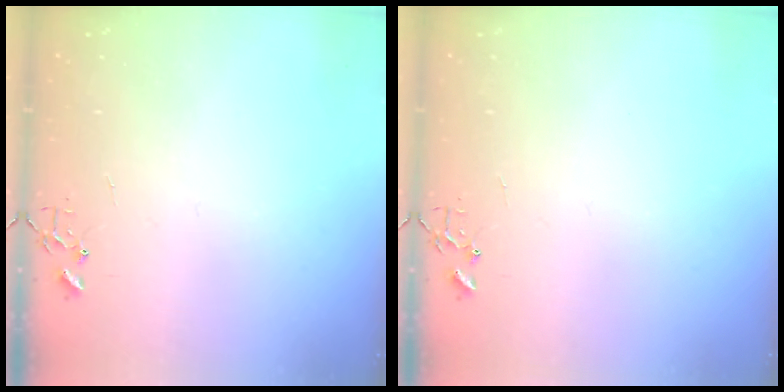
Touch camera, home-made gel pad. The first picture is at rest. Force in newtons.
{"total": 0.0}